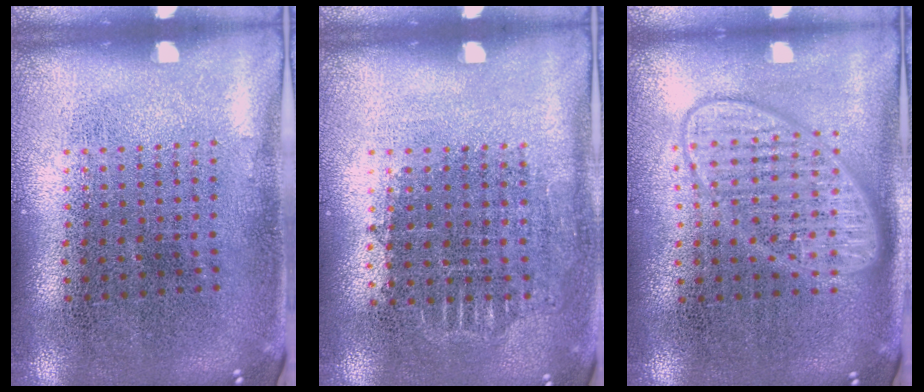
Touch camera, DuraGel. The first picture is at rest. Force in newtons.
{"total": 0.9, "press": 0.8, "slide": 0.4}
{"total": 2.9, "press": 2.9, "slide": 0.4}